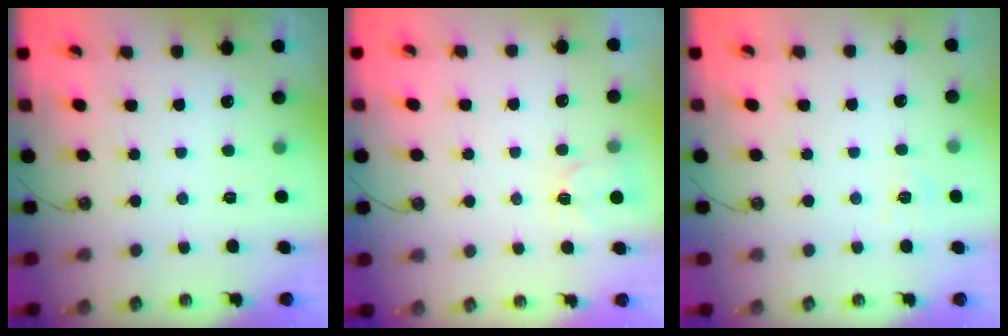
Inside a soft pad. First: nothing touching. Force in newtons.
{"total": 4.2, "press": 4.2, "slide": 0.6}
{"total": 5.3, "press": 5.3, "slide": 0.5}